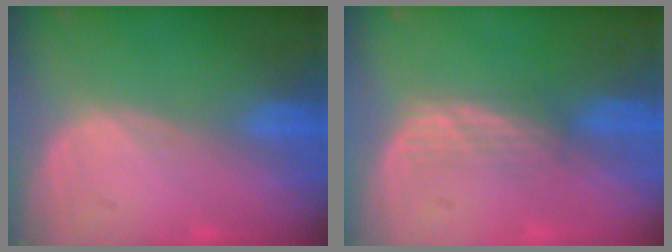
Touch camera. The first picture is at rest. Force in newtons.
{"total": 2.9, "press": 2.6, "slide": 1.4}